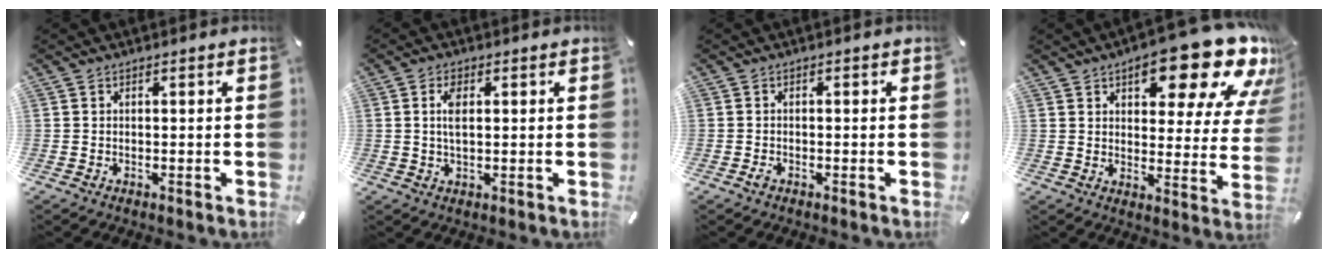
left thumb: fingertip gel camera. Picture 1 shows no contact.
{"total": 4.2, "force": [0.8, 2.1, 3.6], "torque": [-0.076, 0.001, 0.008]}
{"total": 1.0, "force": [-0.6, 0.5, 0.6], "torque": [-0.011, 0.001, -0.013]}
{"total": 20.4, "force": [12.5, 8.5, 13.6], "torque": [-0.167, -0.083, 0.200]}